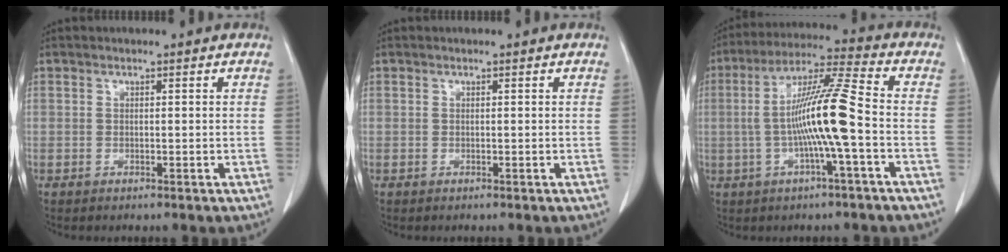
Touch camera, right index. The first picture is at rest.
{"total": 0.0}
{"total": 11.9, "force": [-1.7, -0.4, 11.7], "torque": [-0.224, 0.015, -0.038]}